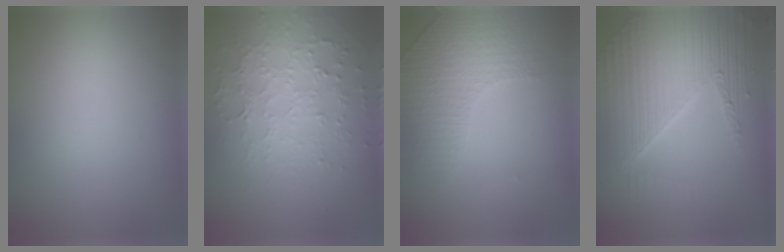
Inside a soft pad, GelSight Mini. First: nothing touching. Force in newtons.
{"total": 4.9, "press": 3.5, "slide": 3.4}
{"total": 4.3, "press": 2.9, "slide": 3.2}
{"total": 8.8, "press": 5.7, "slide": 6.7}